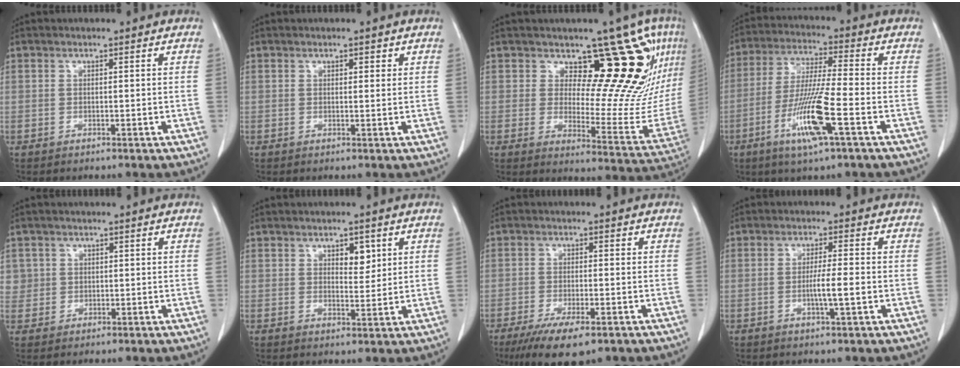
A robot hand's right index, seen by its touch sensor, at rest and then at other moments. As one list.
[{"total": 1.1, "force": [0.7, 0.5, 0.7], "torque": [-0.009, -0.002, 0.007]}, {"total": 17.2, "force": [9.5, 6.4, 12.9], "torque": [-0.150, -0.034, 0.106]}, {"total": 11.6, "force": [-4.5, 0.0, 10.6], "torque": [-0.211, -0.018, -0.087]}, {"total": 2.7, "force": [0.8, 2.6, -0.1], "torque": [0.022, 0.006, 0.014]}, {"total": 4.1, "force": [1.6, 2.3, 3.0], "torque": [-0.037, 0.005, 0.024]}, {"total": 8.4, "force": [-5.3, 2.2, 6.0], "torque": [-0.099, -0.017, -0.084]}, {"total": 3.9, "force": [-0.9, -0.2, 3.8], "torque": [-0.066, -0.003, -0.014]}]